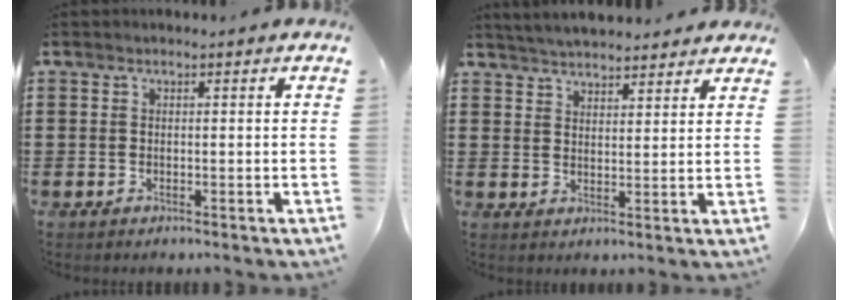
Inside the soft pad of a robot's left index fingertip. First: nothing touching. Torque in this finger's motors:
{"motor_torque": [1.66, -0.47, 0.12, 0.00]}